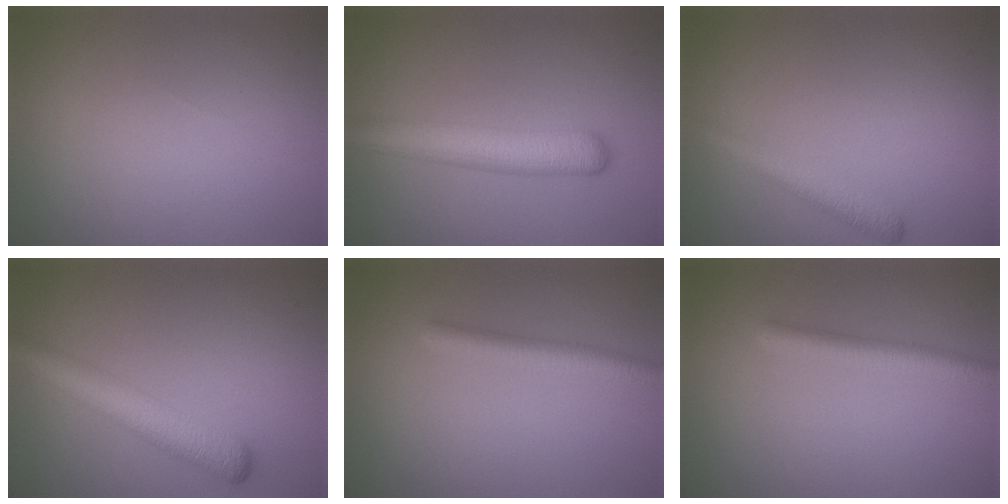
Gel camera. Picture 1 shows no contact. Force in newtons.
{"total": 5.3, "press": 5.3, "slide": 0.2}
{"total": 2.2, "press": 2.2, "slide": 0.1}
{"total": 4.9, "press": 4.9, "slide": 0.2}
{"total": 2.7, "press": 2.7, "slide": 0.1}
{"total": 2.7, "press": 2.7, "slide": 0.1}